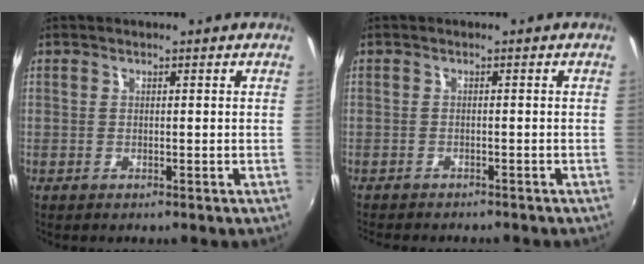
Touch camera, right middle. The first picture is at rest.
{"total": 4.2, "force": [-3.8, 0.8, 1.4], "torque": [-0.035, -0.015, -0.059]}